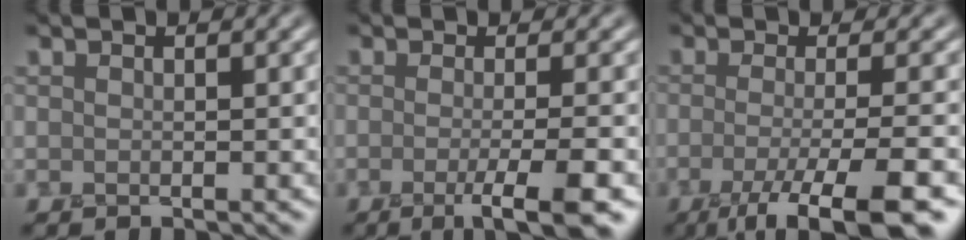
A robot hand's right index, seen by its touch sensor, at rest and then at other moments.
{"total": 5.3, "force": [-2.1, 1.2, 4.7], "torque": [-0.062, -0.008, -0.035]}
{"total": 7.1, "force": [-3.5, 1.7, 5.9], "torque": [-0.083, -0.009, -0.066]}